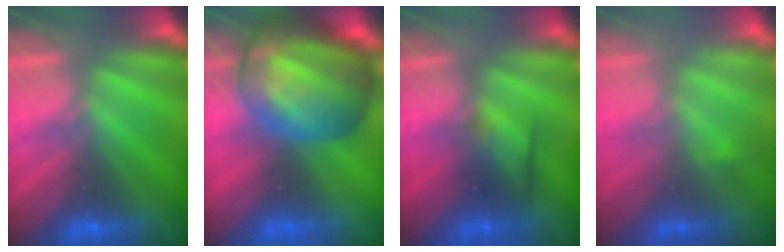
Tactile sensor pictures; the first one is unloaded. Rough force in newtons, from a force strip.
{"total": 8.7}
{"total": 2.4}
{"total": 2.6}